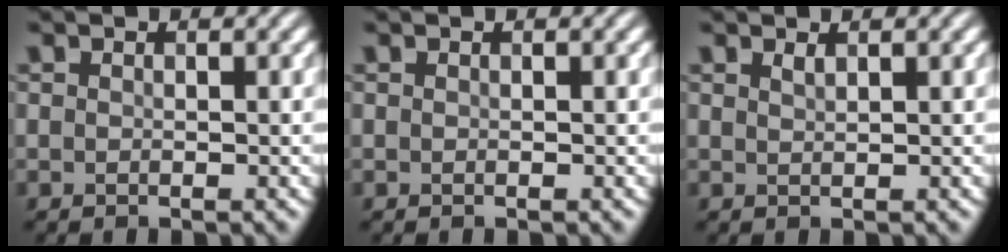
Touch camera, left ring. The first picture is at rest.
{"total": 0.0}
{"total": 0.6, "force": [0.5, 0.1, 0.3], "torque": [-0.003, -0.001, 0.011]}